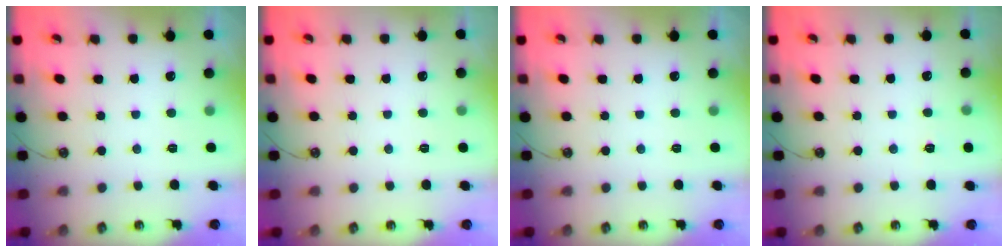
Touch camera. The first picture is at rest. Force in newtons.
{"total": 0.0}
{"total": 0.0}
{"total": 2.7, "press": 2.7, "slide": 0.4}